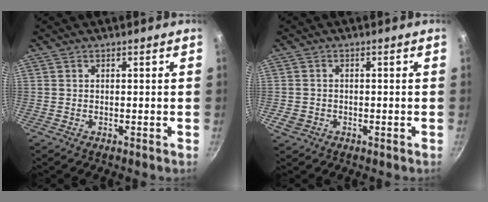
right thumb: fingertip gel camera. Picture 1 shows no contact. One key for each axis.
{"total": 2.7, "fx": -1.0, "fy": 2.2, "fz": 1.3, "tx": -0.023, "ty": 0.005, "tz": -0.013}